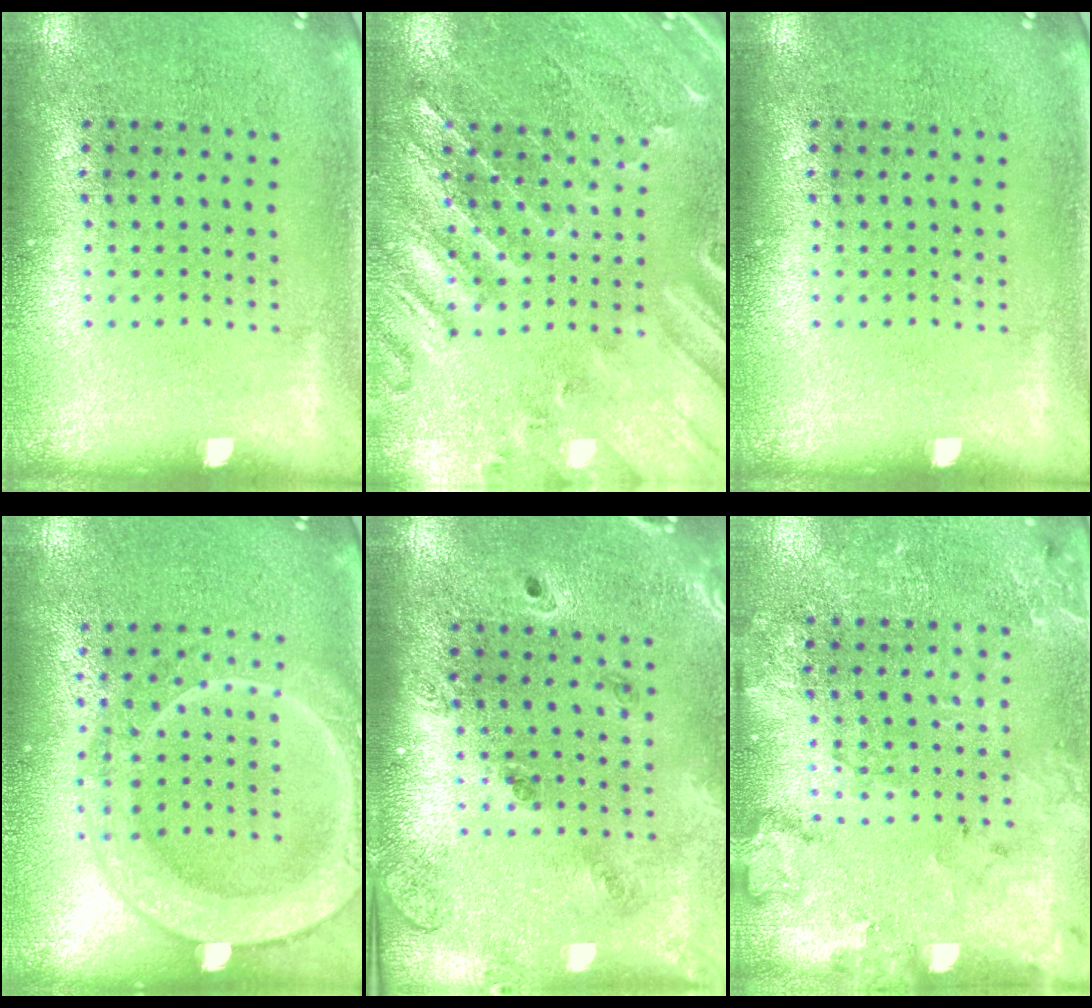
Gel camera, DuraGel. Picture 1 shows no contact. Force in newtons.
{"total": 0.8, "press": 0.7, "slide": 0.3}
{"total": 0.0}
{"total": 2.1, "press": 2.1, "slide": 0.2}
{"total": 1.4, "press": 1.3, "slide": 0.2}
{"total": 1.7, "press": 1.7, "slide": 0.2}